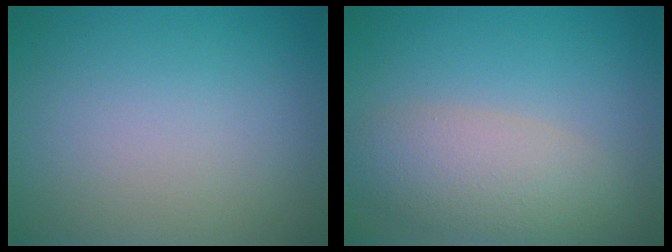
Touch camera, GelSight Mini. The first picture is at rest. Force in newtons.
{"total": 4.9, "press": 4.9, "slide": 0.5}